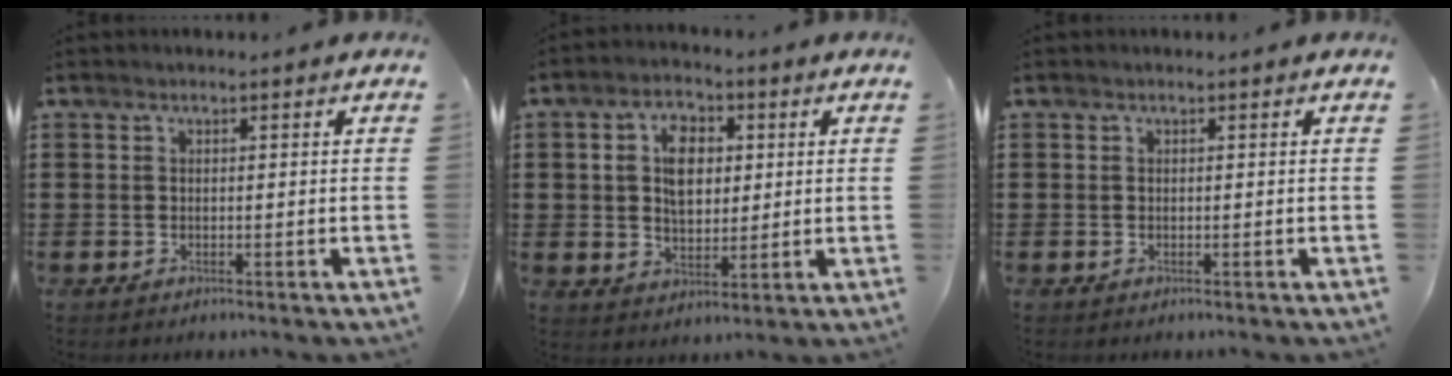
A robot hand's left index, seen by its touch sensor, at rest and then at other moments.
{"total": 6.8, "force": [1.6, 4.4, 4.8], "torque": [-0.092, 0.012, 0.022]}
{"total": 0.0}